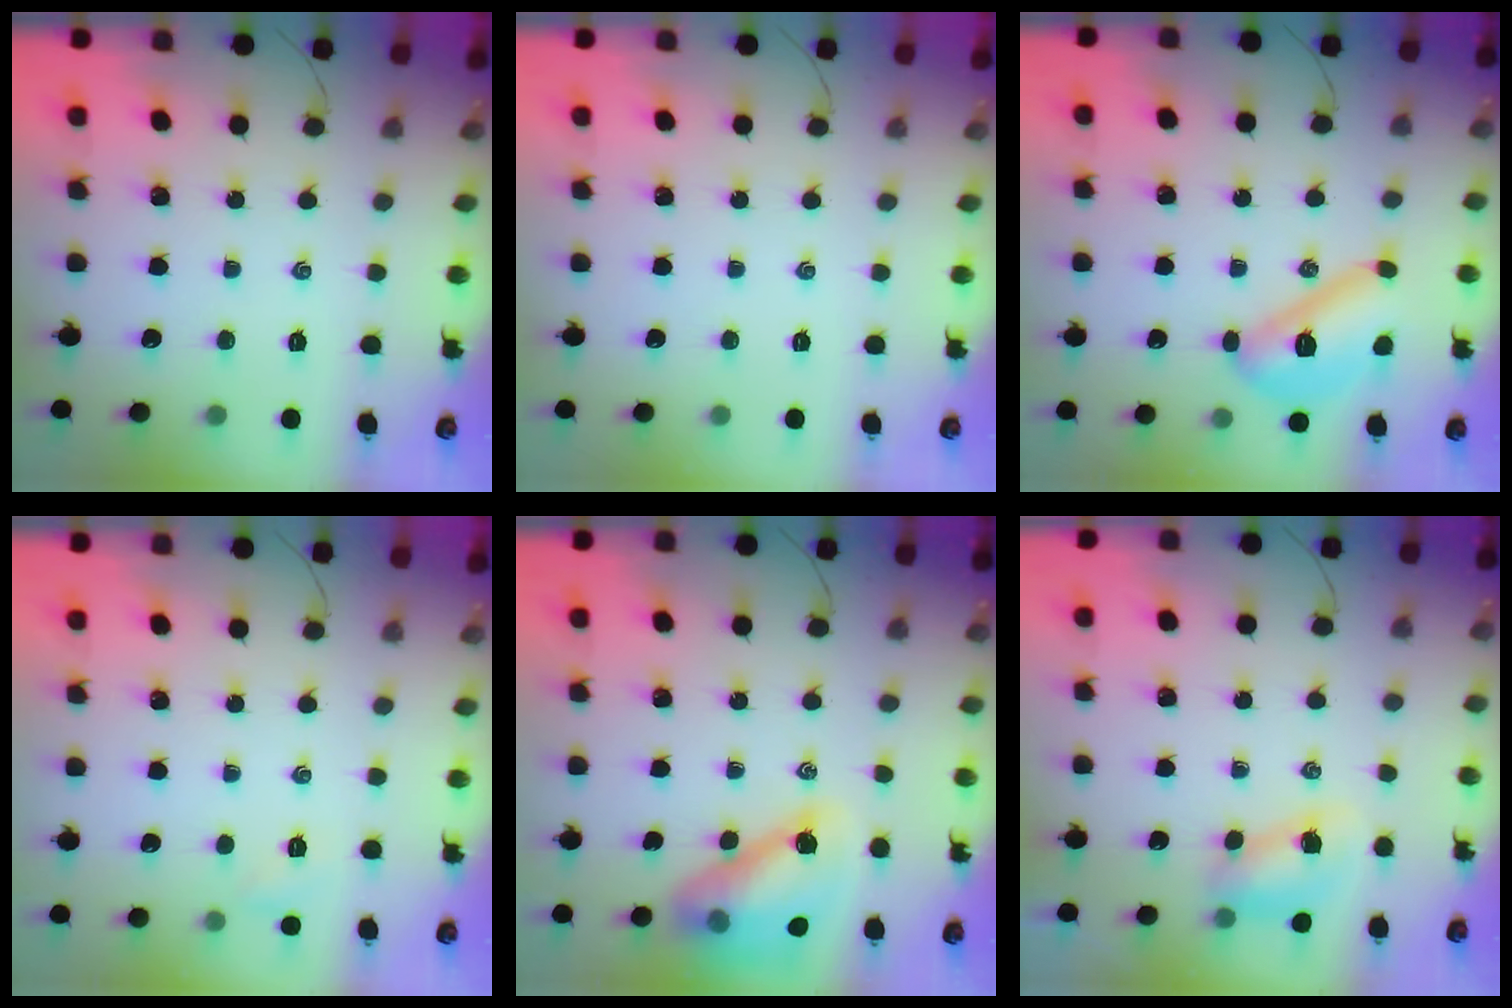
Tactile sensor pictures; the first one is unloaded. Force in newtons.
{"total": 0.0}
{"total": 11.7, "press": 11.7, "slide": 0.2}
{"total": 2.8, "press": 2.7, "slide": 0.8}
{"total": 12.7, "press": 12.2, "slide": 3.6}
{"total": 7.0, "press": 6.9, "slide": 0.9}